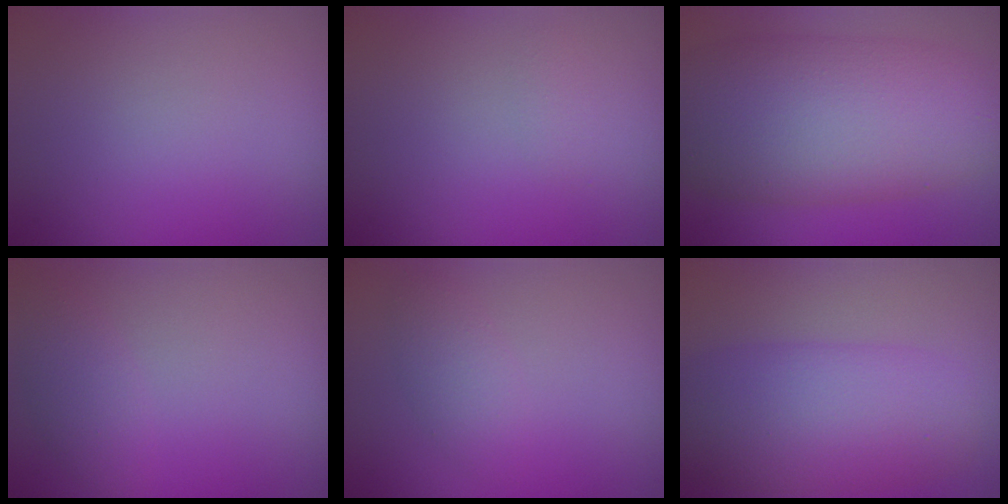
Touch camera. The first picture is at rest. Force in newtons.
{"total": 0.6, "press": 0.6, "slide": 0.0}
{"total": 11.6, "press": 11.5, "slide": 0.5}
{"total": 1.9, "press": 1.9, "slide": 0.1}
{"total": 1.8, "press": 1.8, "slide": 0.0}
{"total": 7.6, "press": 7.6, "slide": 0.4}